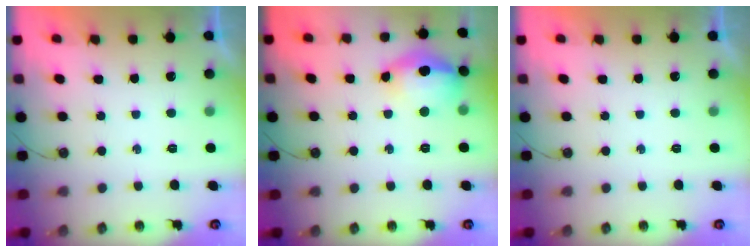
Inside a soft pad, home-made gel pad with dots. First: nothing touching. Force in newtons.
{"total": 20.4, "press": 16.3, "slide": 12.3}
{"total": 0.0}